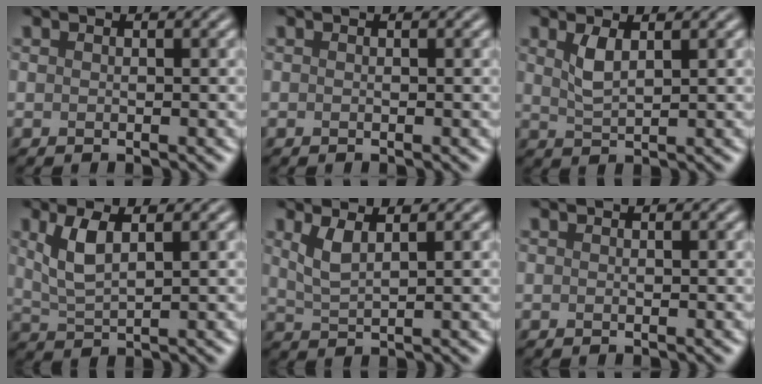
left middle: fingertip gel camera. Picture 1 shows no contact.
{"total": 0.0}
{"total": 2.2, "force": [1.1, 0.7, 1.7], "torque": [-0.040, -0.002, 0.025]}
{"total": 3.4, "force": [1.4, 1.3, 2.8], "torque": [-0.064, -0.001, 0.030]}
{"total": 2.3, "force": [1.2, 0.7, 1.8], "torque": [-0.041, -0.006, 0.029]}
{"total": 0.0}